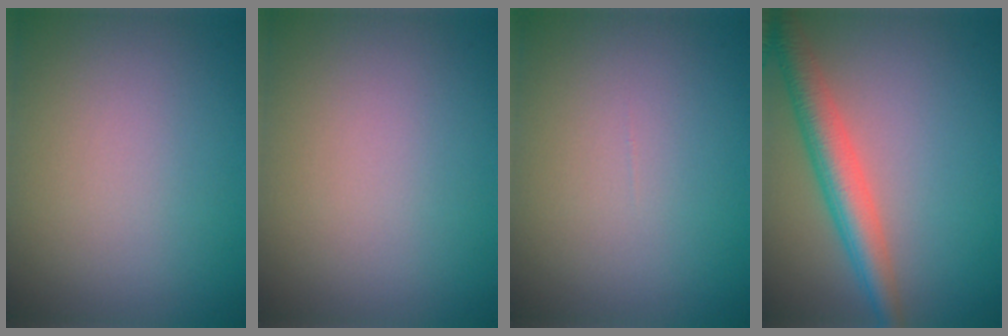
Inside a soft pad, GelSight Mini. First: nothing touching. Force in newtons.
{"total": 0.0}
{"total": 0.0}
{"total": 4.8, "press": 4.8, "slide": 0.2}